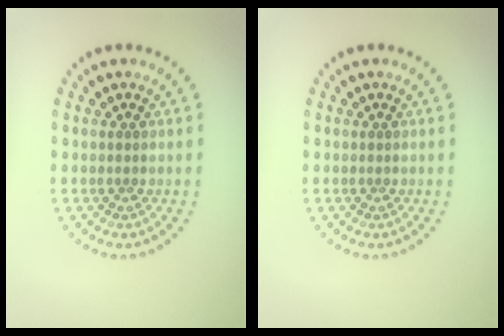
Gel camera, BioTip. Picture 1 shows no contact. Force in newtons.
{"total": 0.0}